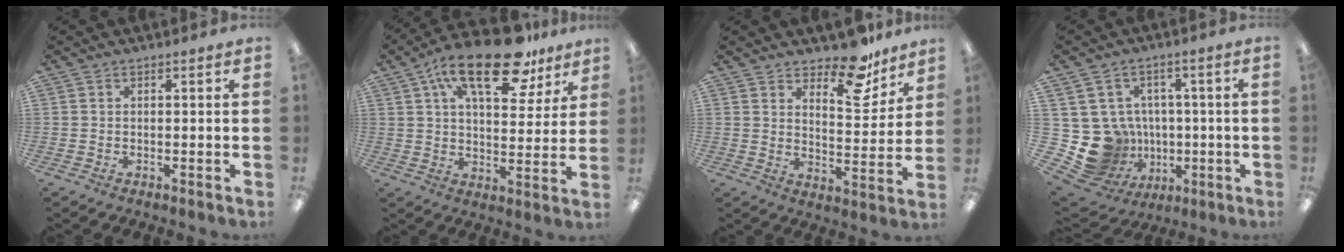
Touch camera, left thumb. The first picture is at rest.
{"total": 20.4, "force": [12.1, 8.9, 13.8], "torque": [-0.219, -0.051, 0.198]}
{"total": 13.1, "force": [10.4, 5.4, 6.0], "torque": [-0.071, -0.076, 0.181]}
{"total": 13.2, "force": [-1.8, 12.6, 3.7], "torque": [-0.108, -0.004, 0.000]}